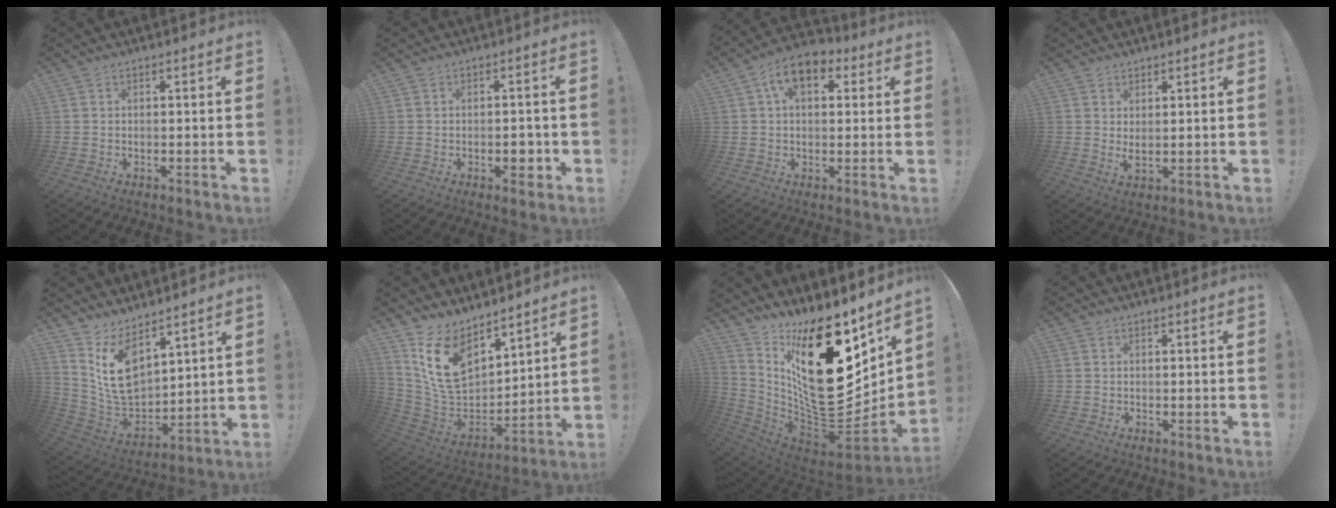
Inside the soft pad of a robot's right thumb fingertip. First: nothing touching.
{"total": 3.6, "force": [-1.2, 2.2, 2.6], "torque": [-0.030, 0.005, -0.022]}
{"total": 10.1, "force": [4.2, 5.9, 7.1], "torque": [-0.116, 0.002, 0.076]}
{"total": 2.8, "force": [1.9, 0.9, 1.9], "torque": [-0.025, -0.017, 0.032]}
{"total": 13.6, "force": [6.6, 8.8, 8.0], "torque": [-0.156, -0.057, 0.130]}
{"total": 15.4, "force": [8.9, 9.5, 8.3], "torque": [-0.143, -0.060, 0.177]}
{"total": 31.4, "force": [7.3, 16.0, 26.1], "torque": [-0.427, -0.075, 0.150]}
{"total": 0.0}